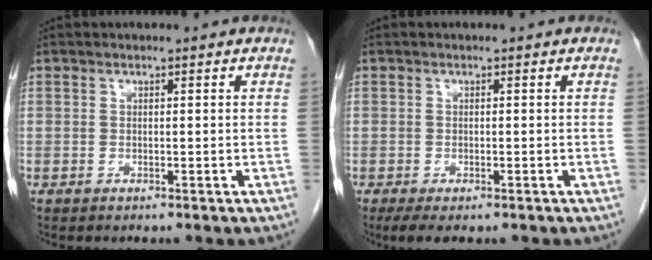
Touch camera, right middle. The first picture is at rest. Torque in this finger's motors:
{"motor_torque": [0.91, -0.61, 0.15, 0.06]}